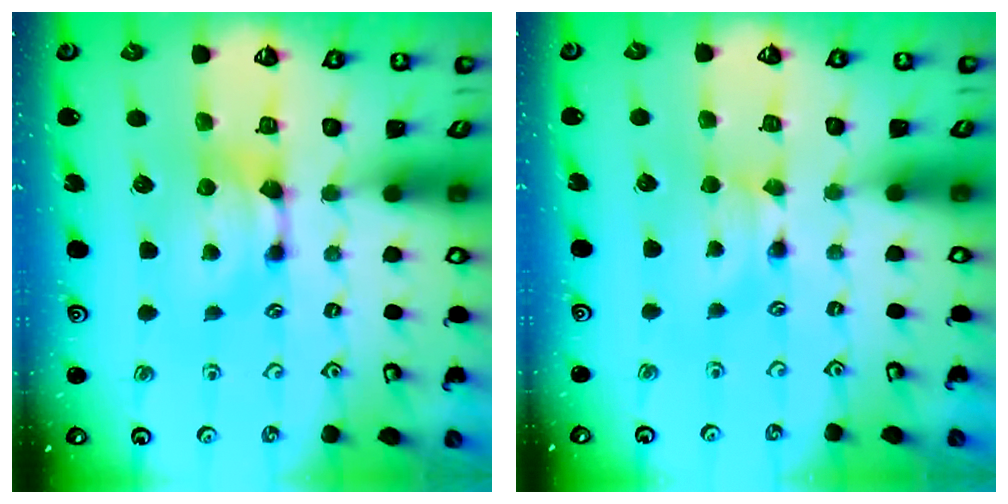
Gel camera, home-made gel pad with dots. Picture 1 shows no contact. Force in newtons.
{"total": 0.0}